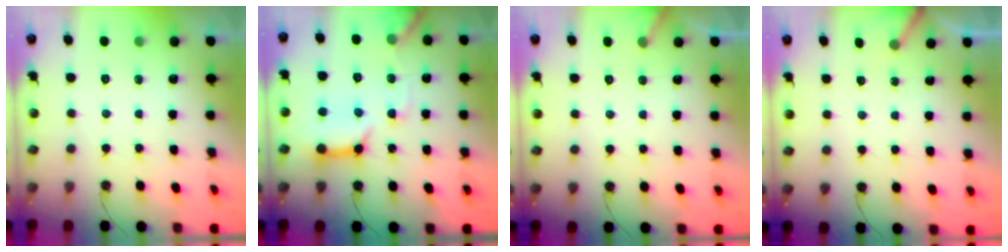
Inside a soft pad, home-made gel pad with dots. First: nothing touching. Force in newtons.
{"total": 15.2, "press": 15.1, "slide": 1.7}
{"total": 3.2, "press": 3.2, "slide": 0.2}
{"total": 2.5, "press": 2.5, "slide": 0.1}